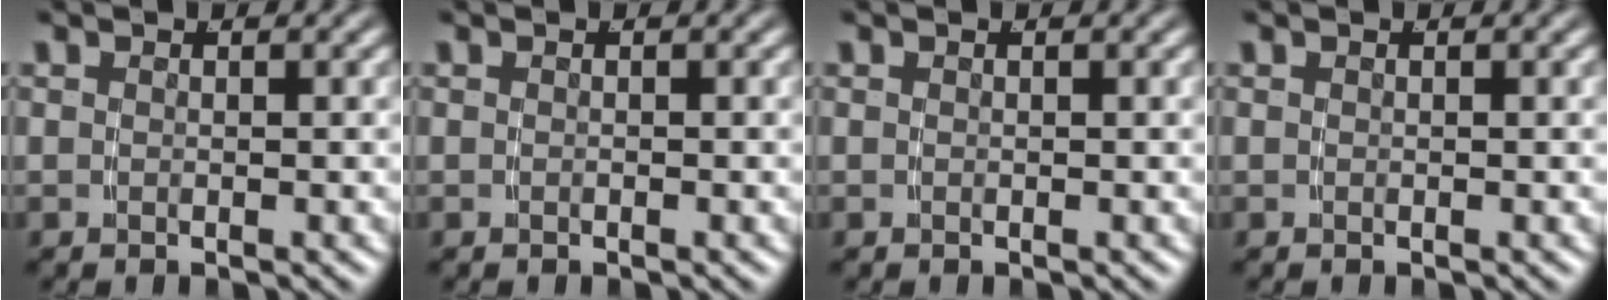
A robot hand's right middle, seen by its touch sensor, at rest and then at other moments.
{"total": 0.0}
{"total": 0.0}
{"total": 0.0}